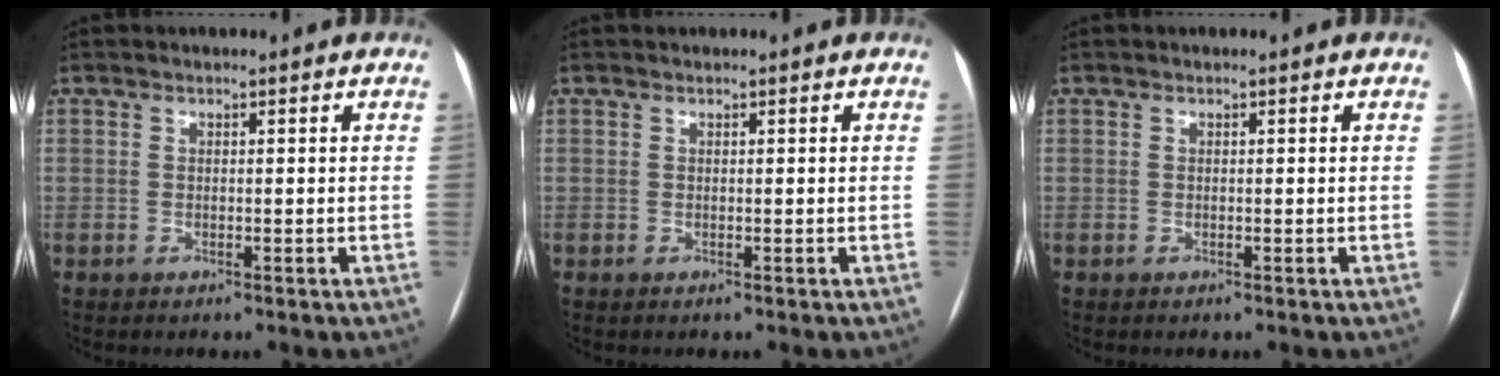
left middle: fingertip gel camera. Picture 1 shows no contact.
{"total": 0.0}
{"total": 0.0}